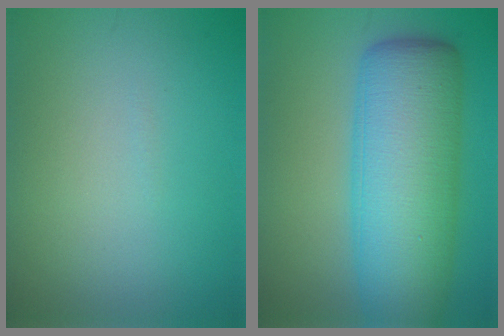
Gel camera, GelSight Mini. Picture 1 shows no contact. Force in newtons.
{"total": 12.2, "press": 12.2, "slide": 0.3}